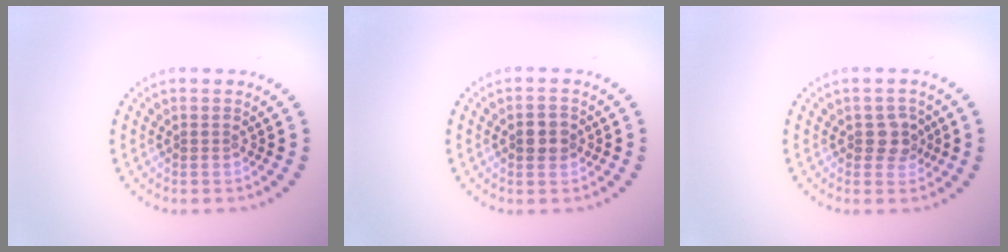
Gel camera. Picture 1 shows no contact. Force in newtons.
{"total": 2.1, "press": 2.1, "slide": 0.3}
{"total": 2.1, "press": 2.0, "slide": 0.7}